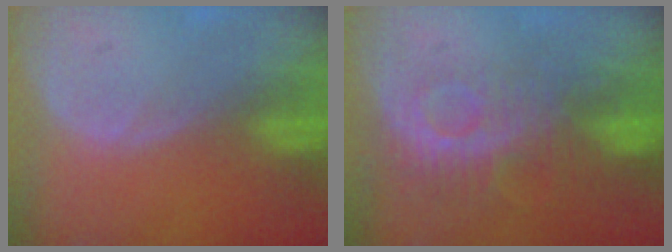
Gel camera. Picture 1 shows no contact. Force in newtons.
{"total": 9.3, "press": 8.2, "slide": 4.3}